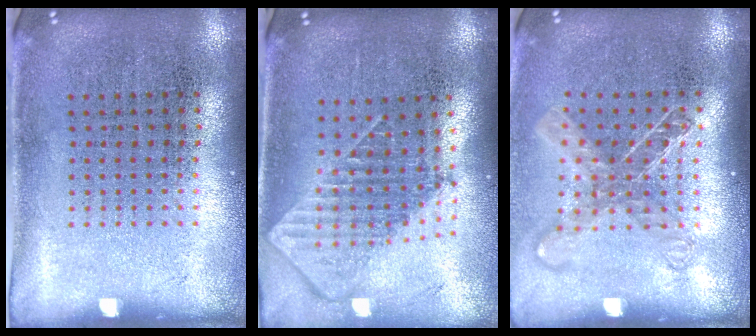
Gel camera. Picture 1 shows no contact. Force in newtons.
{"total": 1.9, "press": 1.5, "slide": 1.2}
{"total": 1.5, "press": 1.2, "slide": 0.9}